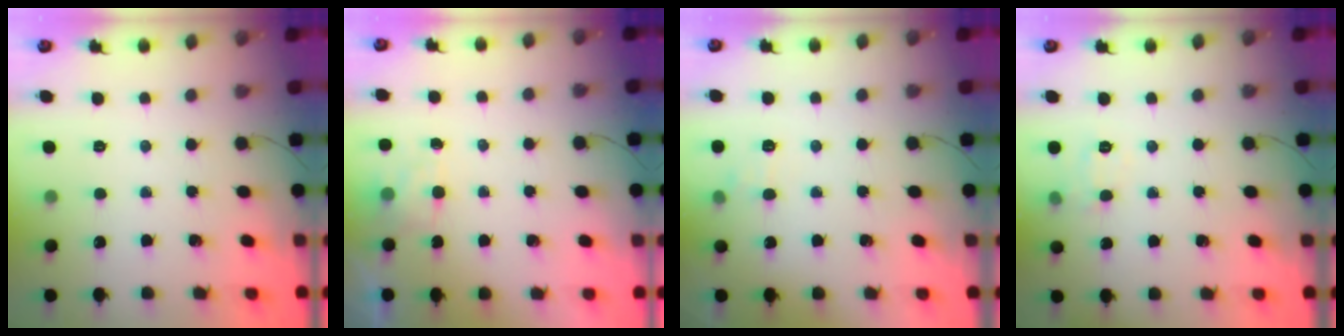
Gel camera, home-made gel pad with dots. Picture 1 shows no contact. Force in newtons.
{"total": 1.9, "press": 1.5, "slide": 1.2}
{"total": 6.2, "press": 5.9, "slide": 1.8}
{"total": 7.6, "press": 7.5, "slide": 1.3}